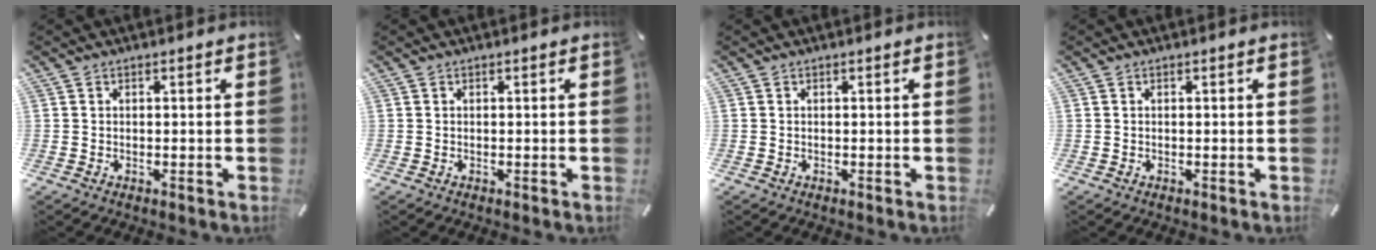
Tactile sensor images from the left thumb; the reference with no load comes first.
{"total": 0.0}
{"total": 0.0}
{"total": 0.0}